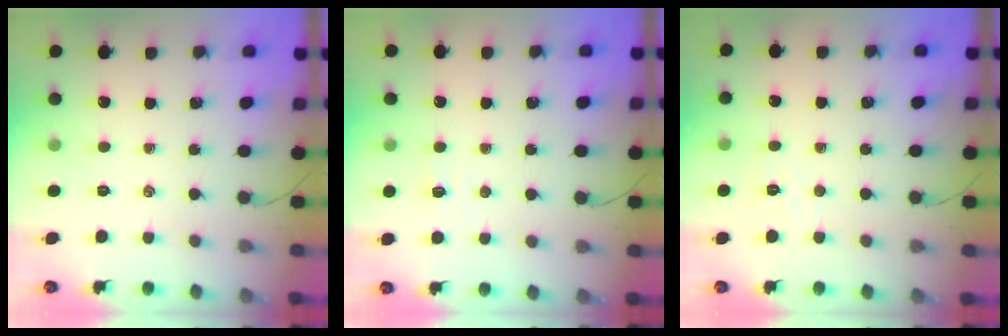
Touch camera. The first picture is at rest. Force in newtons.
{"total": 1.6, "press": 1.6, "slide": 0.5}
{"total": 3.0, "press": 2.9, "slide": 0.8}